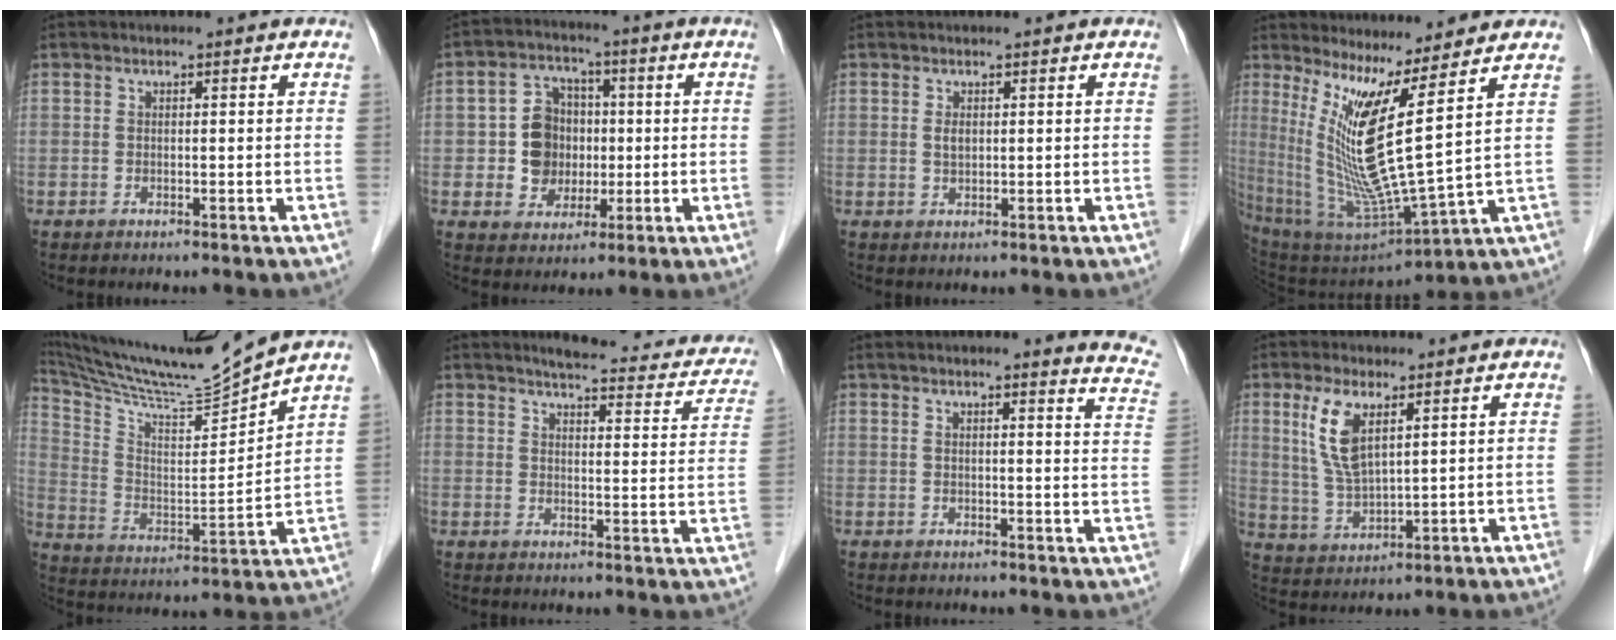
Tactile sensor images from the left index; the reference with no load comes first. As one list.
[{"total": 7.8, "force": [-0.4, 7.1, 3.2], "torque": [-0.065, 0.020, -0.004]}, {"total": 1.1, "force": [0.4, 0.7, 0.7], "torque": [-0.015, 0.002, 0.010]}, {"total": 13.1, "force": [5.5, -1.0, 11.9], "torque": [-0.245, -0.039, 0.113]}, {"total": 17.2, "force": [16.0, -1.8, 6.0], "torque": [-0.126, -0.033, 0.281]}, {"total": 16.6, "force": [14.7, 3.4, 6.8], "torque": [-0.061, -0.019, 0.153]}, {"total": 9.4, "force": [8.6, -0.1, 3.8], "torque": [-0.026, -0.050, 0.065]}, {"total": 7.1, "force": [3.4, 1.9, 5.9], "torque": [-0.130, -0.001, 0.075]}]